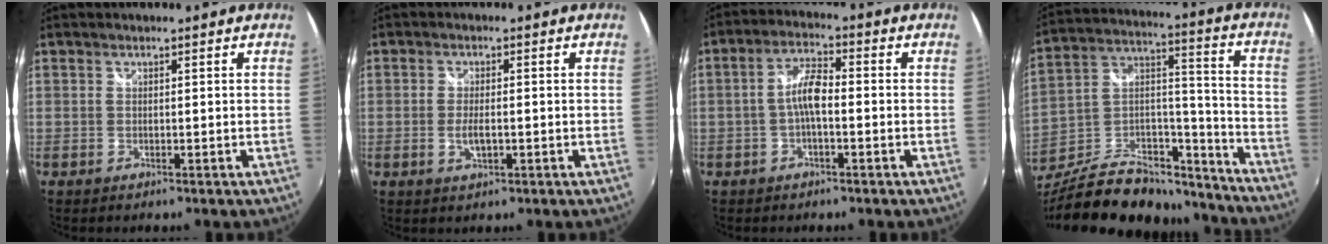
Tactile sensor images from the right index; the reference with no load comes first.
{"total": 3.2, "force": [-0.8, 1.3, 2.8], "torque": [-0.054, -0.006, -0.013]}
{"total": 5.1, "force": [-1.2, 1.6, 4.7], "torque": [-0.096, 0.014, -0.025]}
{"total": 26.8, "force": [-20.4, 11.3, 13.1], "torque": [-0.242, 0.038, -0.298]}